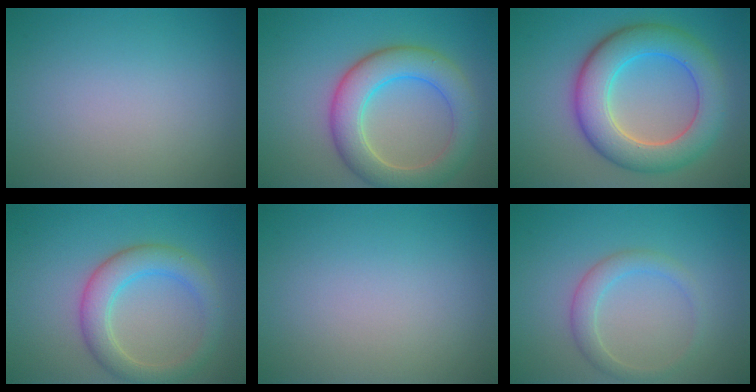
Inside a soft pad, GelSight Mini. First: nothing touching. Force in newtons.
{"total": 6.5, "press": 6.5, "slide": 0.7}
{"total": 7.8, "press": 7.8, "slide": 0.4}
{"total": 4.4, "press": 4.4, "slide": 0.4}
{"total": 0.0}
{"total": 2.2, "press": 2.2, "slide": 0.1}